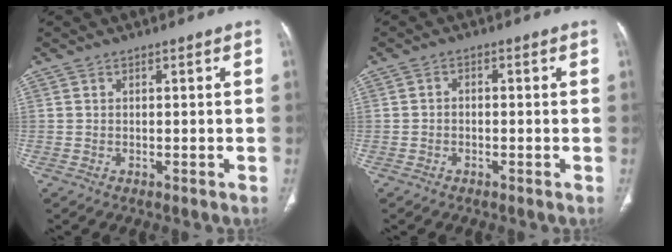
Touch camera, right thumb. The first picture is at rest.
{"total": 1.2, "force": [-0.4, 0.8, 0.7], "torque": [-0.007, 0.006, -0.008]}